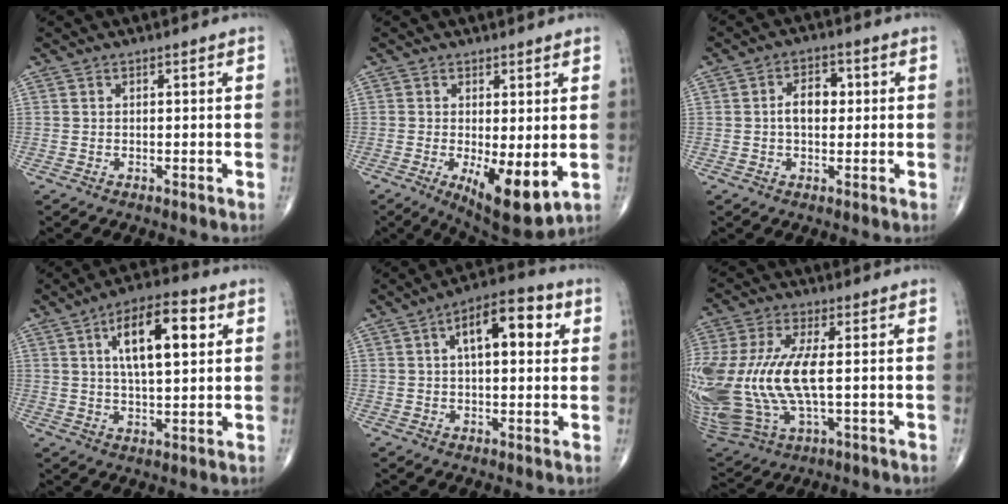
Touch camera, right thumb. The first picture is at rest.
{"total": 9.7, "force": [-1.8, 3.3, 9.0], "torque": [-0.135, -0.027, -0.019]}
{"total": 5.4, "force": [0.5, 3.4, 4.1], "torque": [-0.060, 0.011, 0.003]}
{"total": 13.5, "force": [4.3, 5.3, 11.7], "torque": [-0.177, 0.000, 0.068]}
{"total": 11.8, "force": [3.4, 5.3, 10.0], "torque": [-0.133, 0.020, 0.046]}
{"total": 22.9, "force": [0.0, 10.6, 20.2], "torque": [-0.497, -0.010, 0.018]}